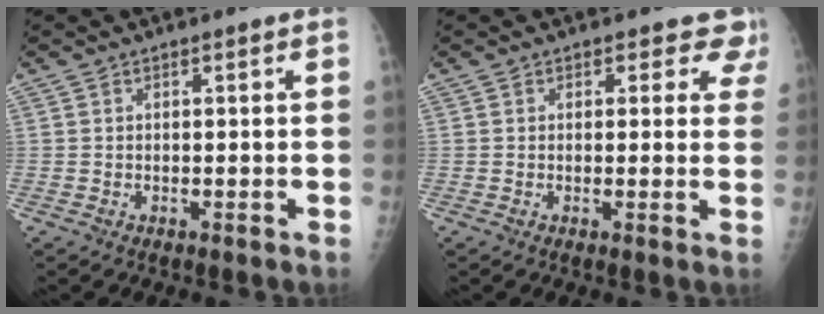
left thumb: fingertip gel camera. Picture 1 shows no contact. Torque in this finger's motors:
{"motor_torque": [-0.31, -0.11, -0.25, -0.22, 0.05]}